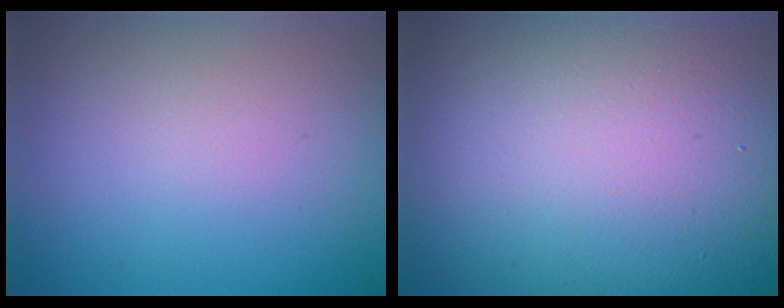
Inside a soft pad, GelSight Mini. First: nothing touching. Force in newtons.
{"total": 20.3, "press": 20.3, "slide": 1.2}